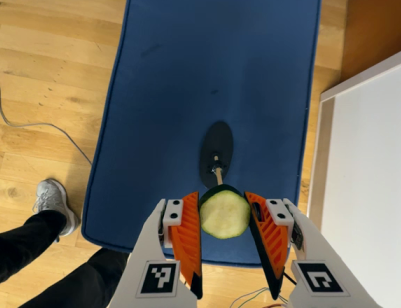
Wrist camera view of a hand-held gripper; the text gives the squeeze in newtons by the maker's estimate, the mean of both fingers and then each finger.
{"total": 10.6, "left": 11.1, "right": 10.1}